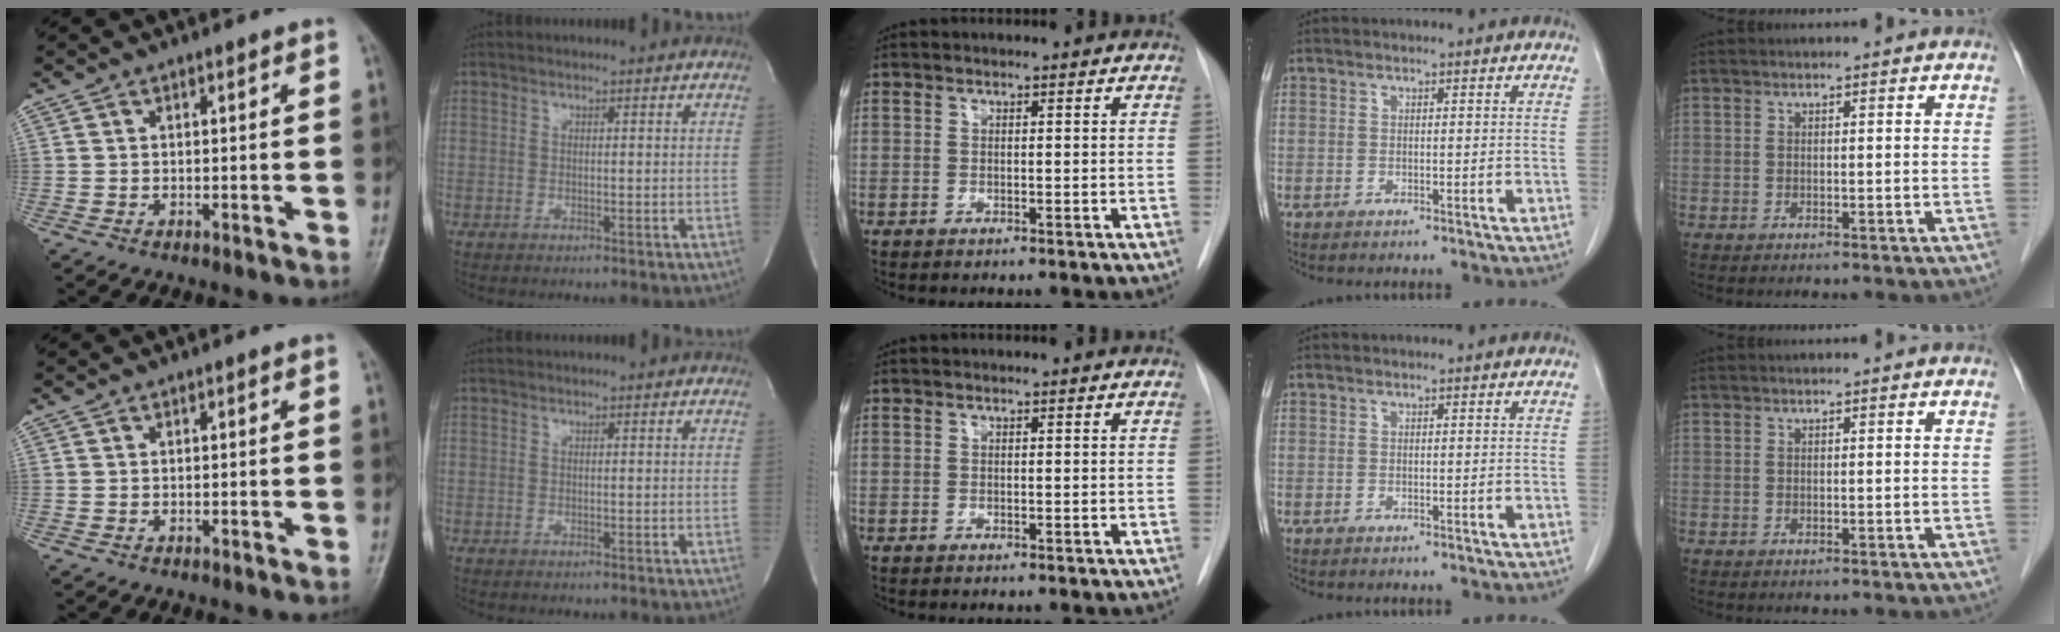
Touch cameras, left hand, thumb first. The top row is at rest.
{}